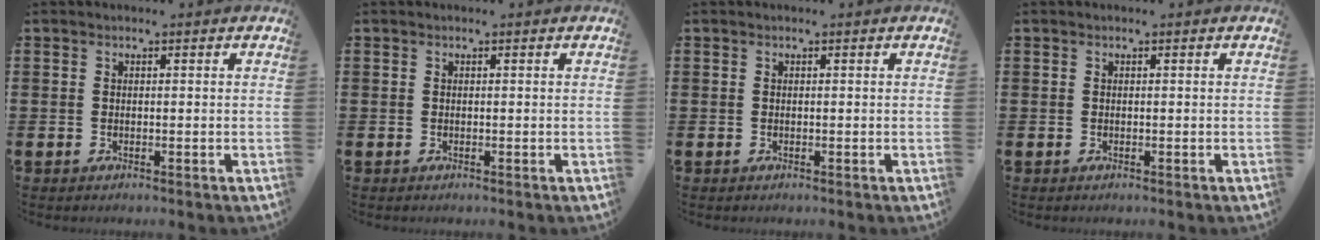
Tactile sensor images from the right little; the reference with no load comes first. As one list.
[{"total": 0.0}, {"total": 0.0}, {"total": 0.0}]